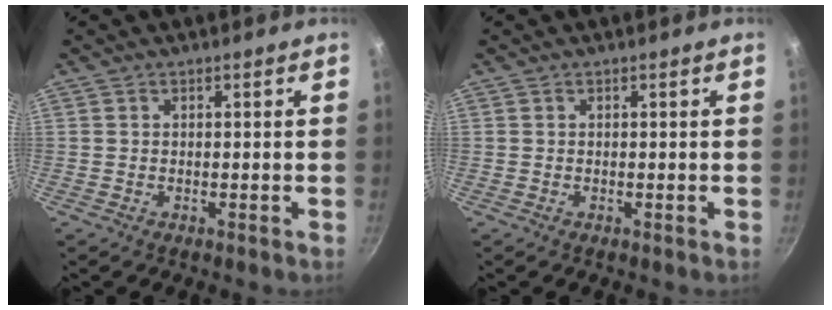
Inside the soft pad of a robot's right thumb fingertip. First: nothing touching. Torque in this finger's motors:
{"motor_torque": [-0.05, 0.05, 0.00, 0.00, 0.00]}